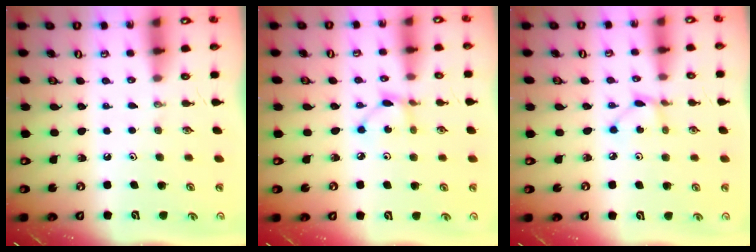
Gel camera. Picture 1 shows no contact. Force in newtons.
{"total": 2.7, "press": 2.7, "slide": 0.1}
{"total": 3.6, "press": 3.5, "slide": 0.3}